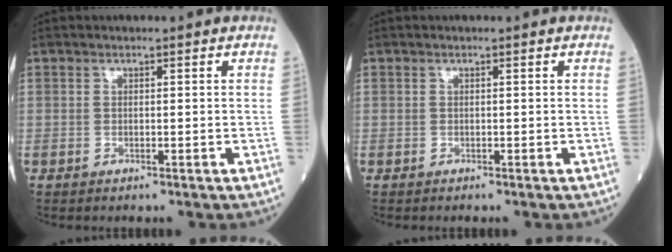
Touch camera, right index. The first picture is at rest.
{"total": 0.0}